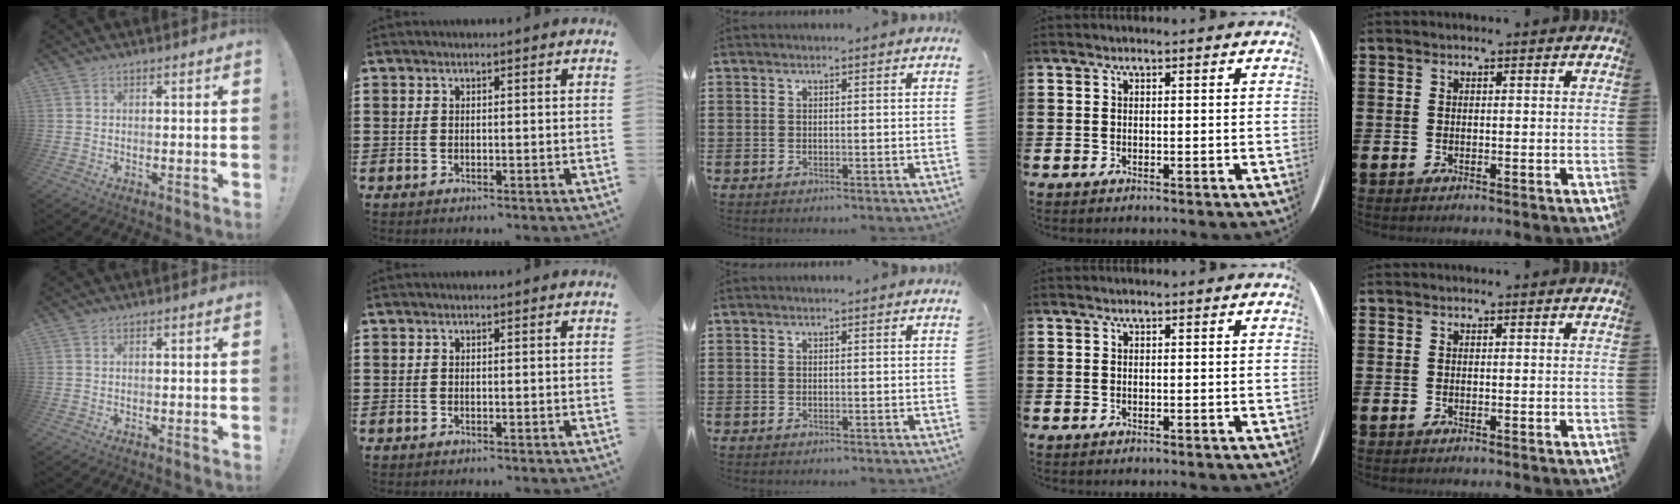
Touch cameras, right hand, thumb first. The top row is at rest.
{}